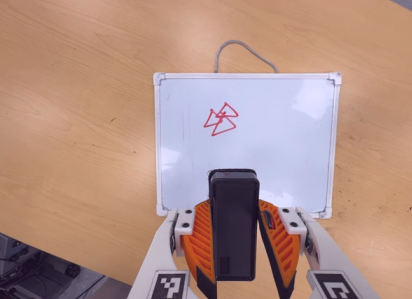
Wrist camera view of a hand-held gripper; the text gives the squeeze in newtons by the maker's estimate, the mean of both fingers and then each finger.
{"total": 5.3, "left": 4.3, "right": 6.4}